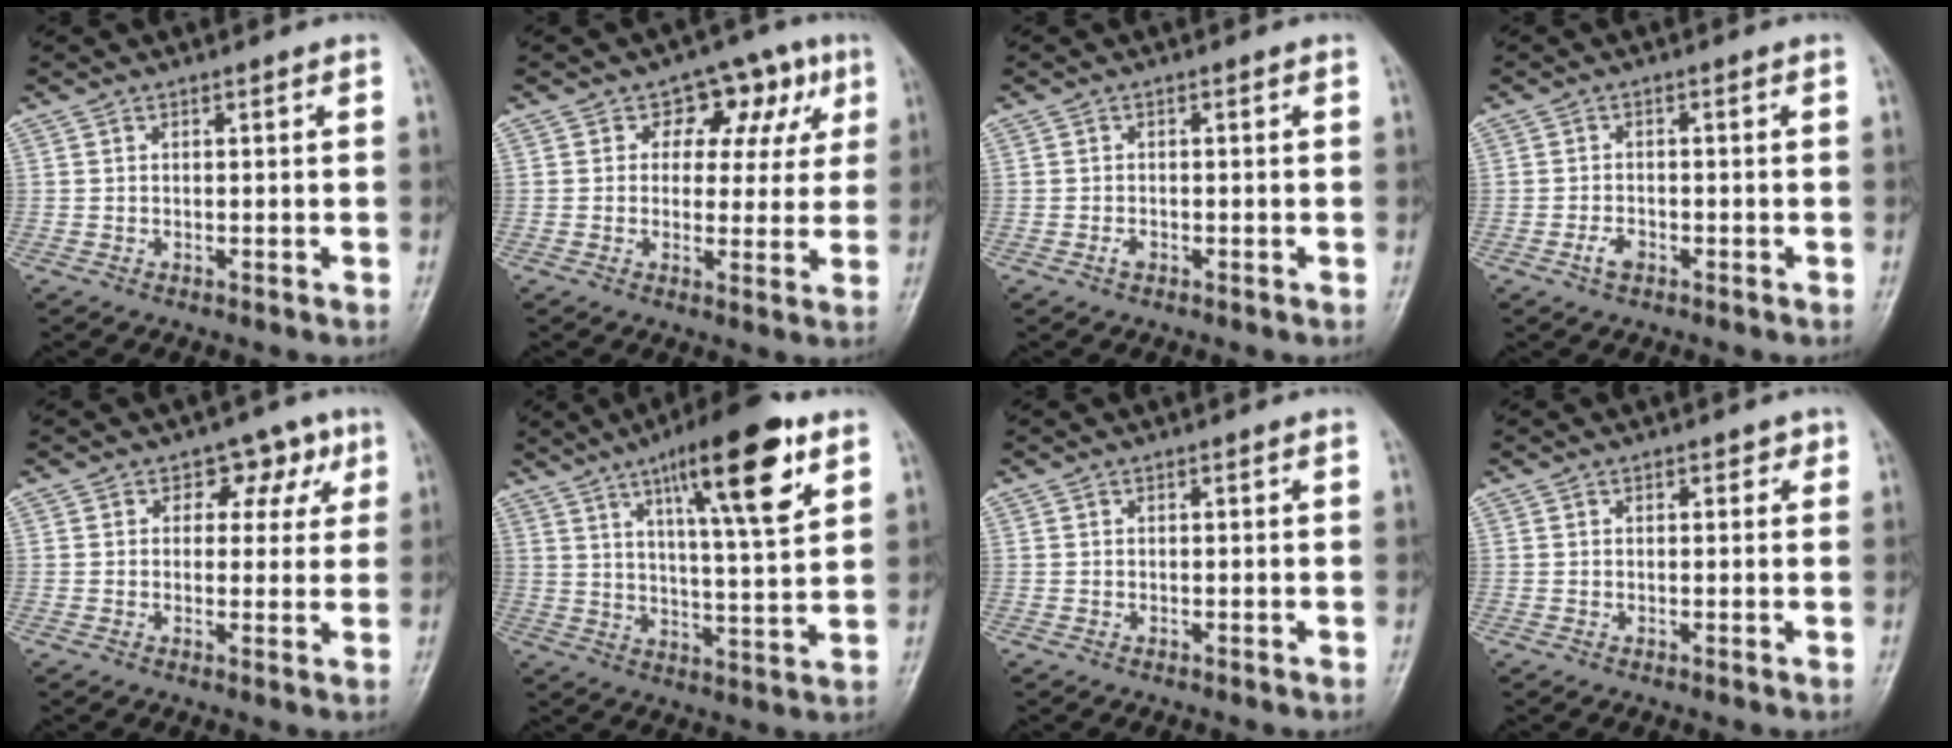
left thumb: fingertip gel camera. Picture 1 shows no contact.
{"total": 9.5, "force": [3.6, 6.9, 5.5], "torque": [-0.010, -0.002, 0.039]}
{"total": 1.0, "force": [-0.5, 0.6, 0.6], "torque": [-0.012, 0.001, -0.012]}
{"total": 2.3, "force": [-1.3, 1.3, 1.4], "torque": [-0.028, 0.008, -0.024]}
{"total": 5.9, "force": [2.4, 4.4, 3.1], "torque": [0.005, -0.002, 0.022]}
{"total": 17.4, "force": [9.0, 3.7, 14.4], "torque": [-0.208, -0.035, 0.140]}
{"total": 0.0}
{"total": 1.6, "force": [0.8, 1.1, 0.9], "torque": [0.005, 0.000, 0.005]}